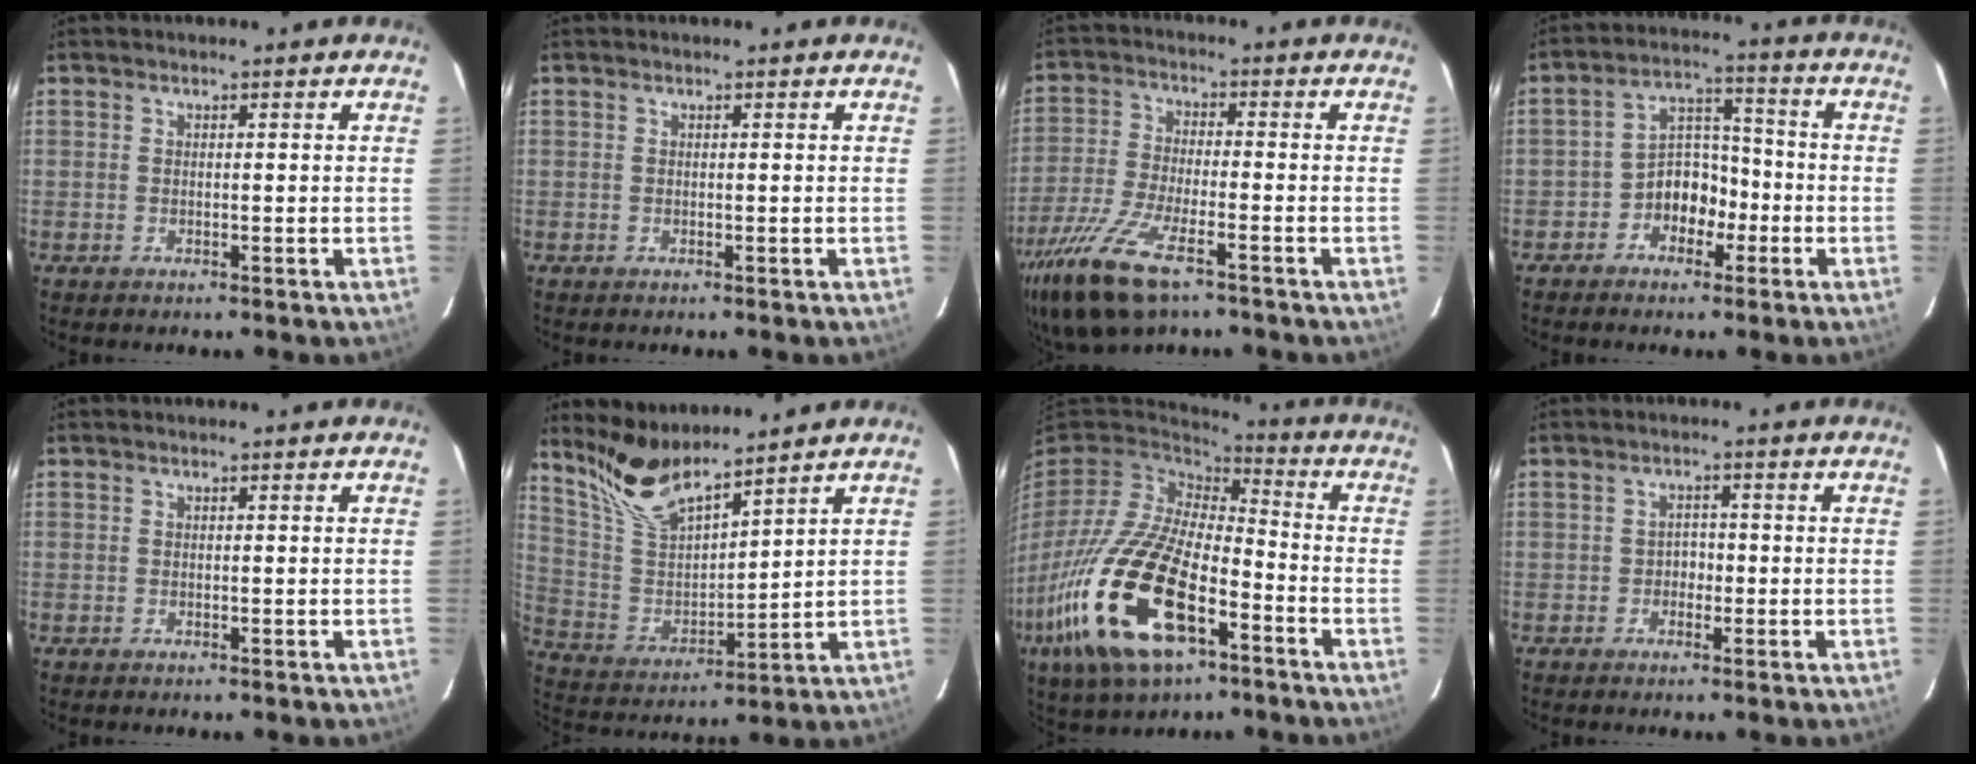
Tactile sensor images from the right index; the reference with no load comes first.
{"total": 0.0}
{"total": 15.5, "force": [-9.7, 5.3, 10.9], "torque": [-0.242, -0.041, -0.189]}
{"total": 6.9, "force": [-3.4, 5.2, 3.0], "torque": [-0.048, 0.031, -0.056]}
{"total": 0.0}
{"total": 11.8, "force": [10.1, 2.4, 5.6], "torque": [-0.118, -0.005, 0.209]}
{"total": 26.6, "force": [-11.4, 12.1, 20.7], "torque": [-0.448, -0.050, -0.208]}
{"total": 1.8, "force": [-0.8, 1.6, 0.5], "torque": [-0.009, 0.006, -0.013]}